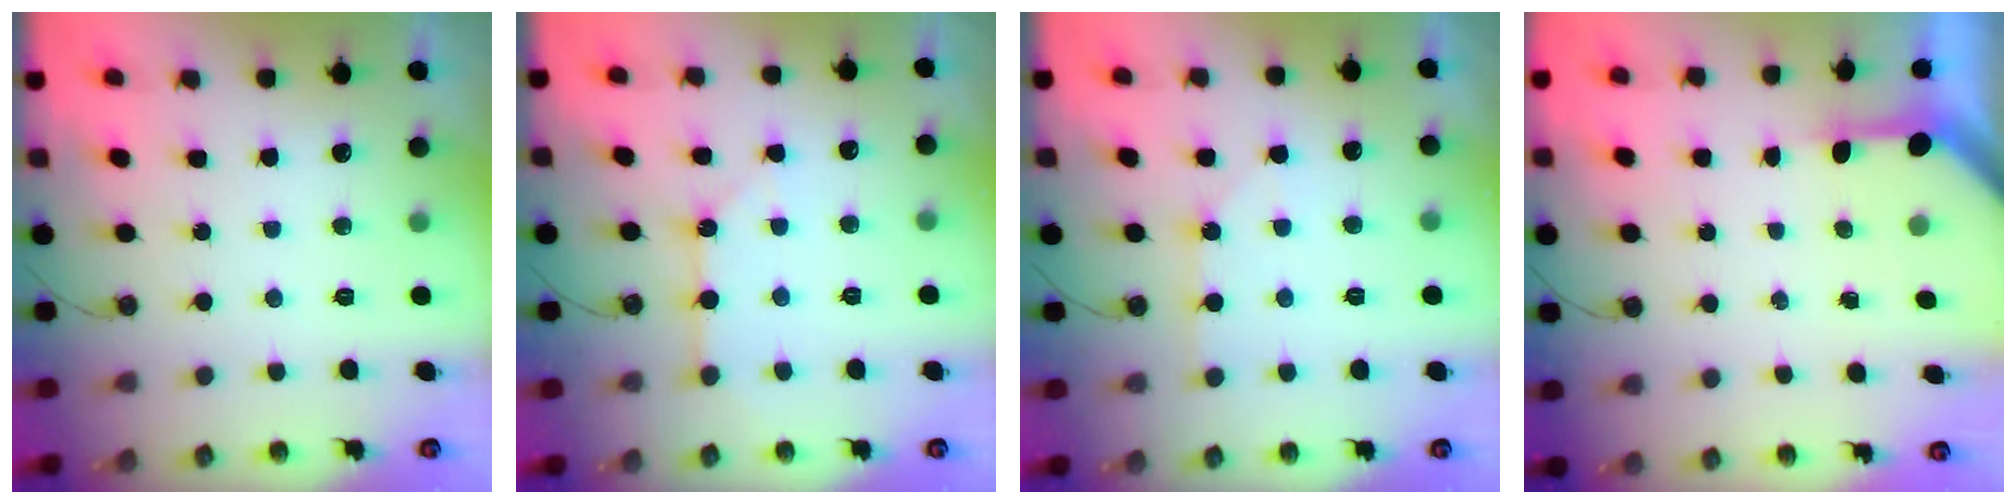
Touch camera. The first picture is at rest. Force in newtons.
{"total": 2.4, "press": 2.4, "slide": 0.4}
{"total": 5.4, "press": 5.3, "slide": 0.7}
{"total": 3.4, "press": 3.4, "slide": 0.4}